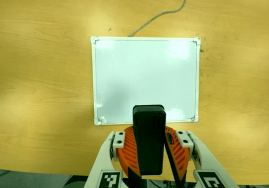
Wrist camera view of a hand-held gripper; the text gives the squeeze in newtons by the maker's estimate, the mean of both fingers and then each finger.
{"total": 11.3, "left": 10.3, "right": 12.3}